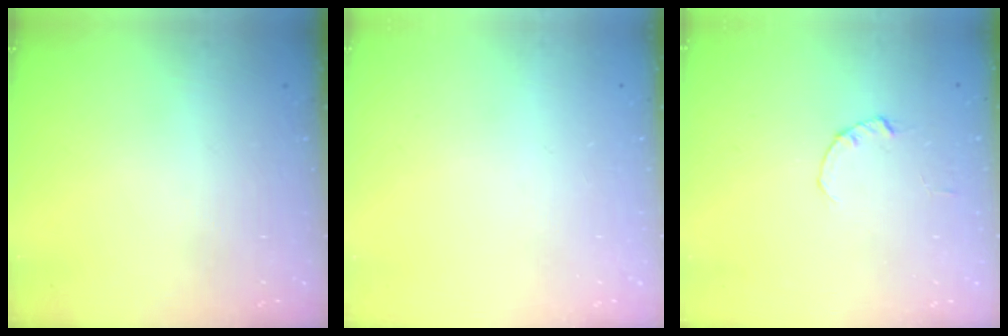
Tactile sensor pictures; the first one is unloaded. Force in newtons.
{"total": 0.0}
{"total": 0.0}